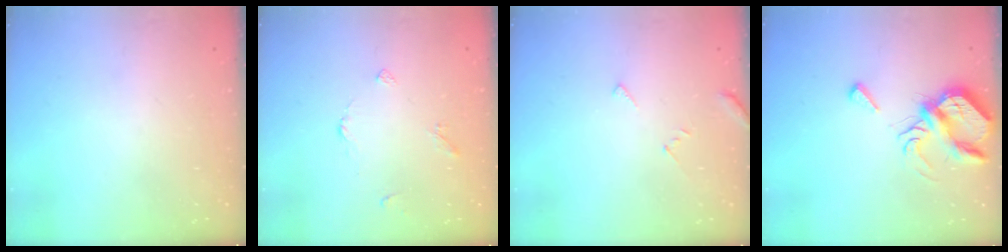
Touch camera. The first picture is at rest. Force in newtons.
{"total": 4.0, "press": 4.0, "slide": 0.6}
{"total": 2.8, "press": 2.8, "slide": 0.2}
{"total": 7.2, "press": 7.2, "slide": 0.3}